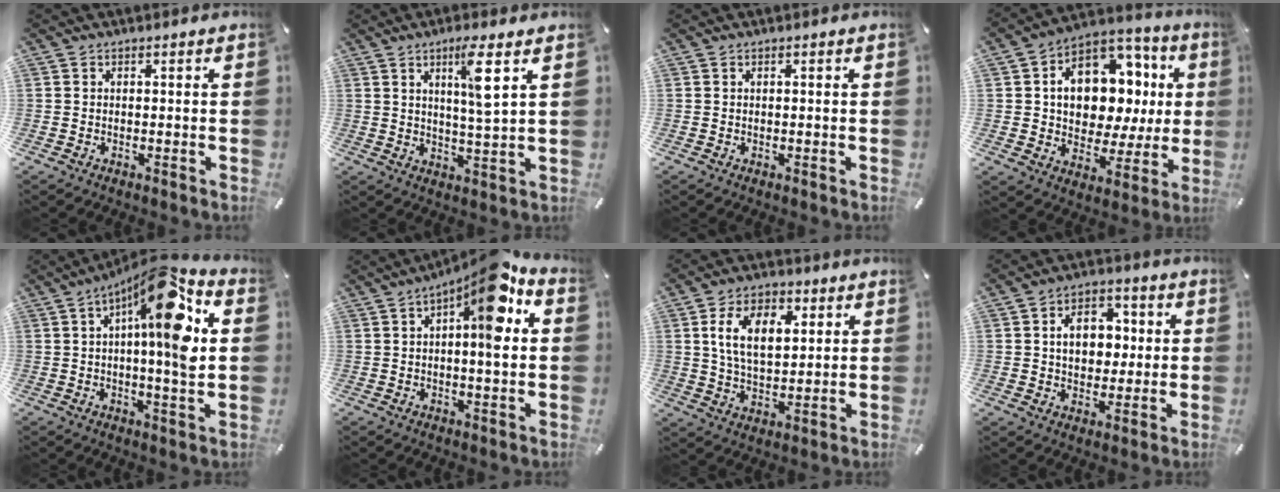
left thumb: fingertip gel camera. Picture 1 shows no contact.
{"total": 7.8, "force": [3.5, 0.6, 7.0], "torque": [-0.113, -0.014, 0.049]}
{"total": 0.0}
{"total": 15.6, "force": [3.6, 11.3, 10.2], "torque": [-0.153, -0.025, 0.069]}
{"total": 18.0, "force": [5.2, 4.7, 16.6], "torque": [-0.248, -0.026, 0.072]}
{"total": 13.4, "force": [4.5, 3.8, 12.0], "torque": [-0.162, -0.029, 0.063]}
{"total": 11.5, "force": [3.9, 7.0, 8.2], "torque": [-0.147, 0.005, 0.068]}
{"total": 10.0, "force": [1.1, 7.5, 6.5], "torque": [-0.093, 0.007, 0.018]}